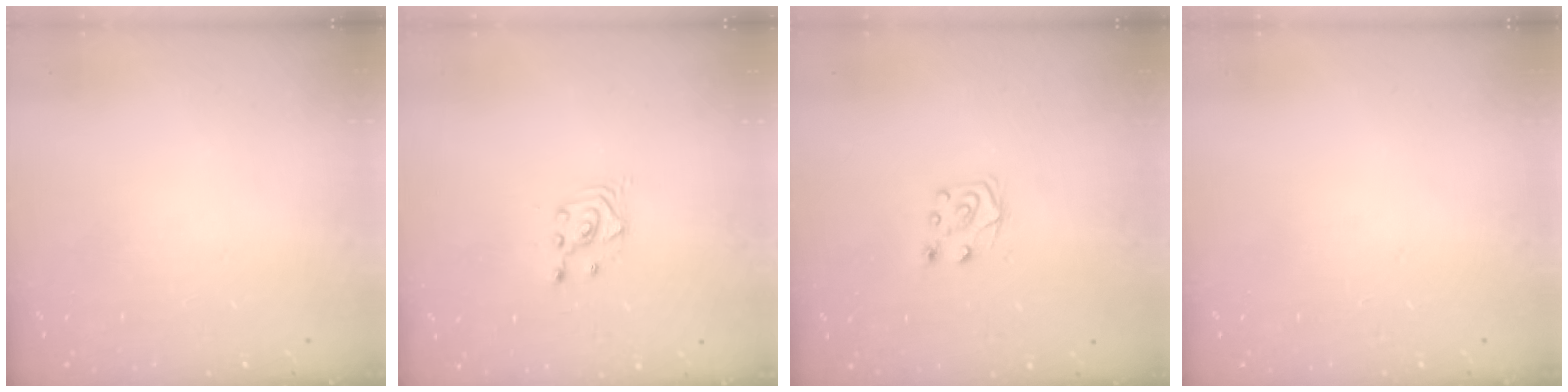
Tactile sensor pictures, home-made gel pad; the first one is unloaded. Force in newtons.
{"total": 2.7, "press": 2.7, "slide": 0.2}
{"total": 6.1, "press": 6.1, "slide": 0.5}
{"total": 0.0}